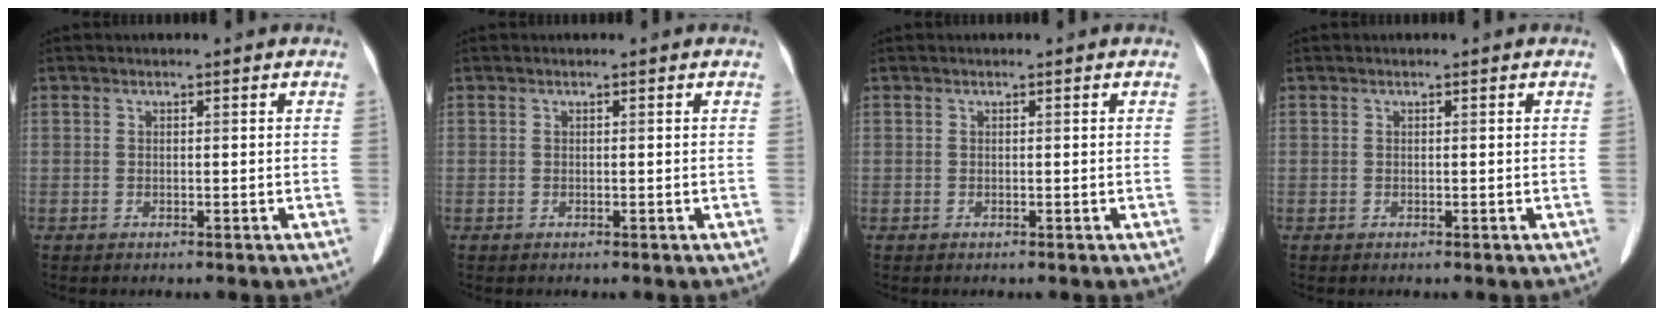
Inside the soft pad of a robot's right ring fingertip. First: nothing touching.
{"total": 0.0}
{"total": 0.0}
{"total": 0.0}